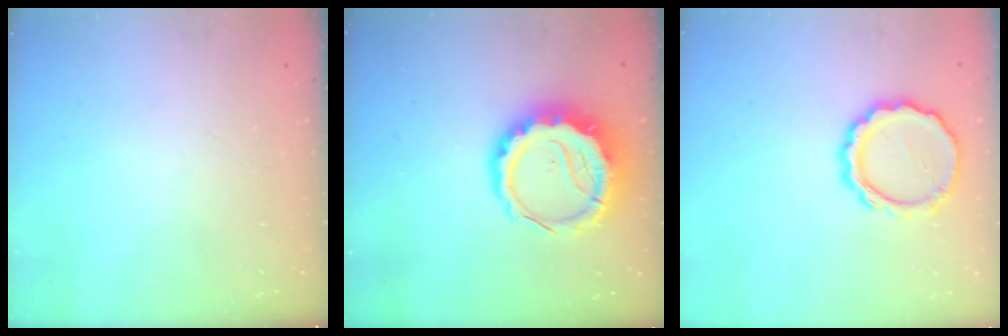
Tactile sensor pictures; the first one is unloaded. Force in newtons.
{"total": 12.2, "press": 11.9, "slide": 2.7}
{"total": 10.3, "press": 10.2, "slide": 1.7}